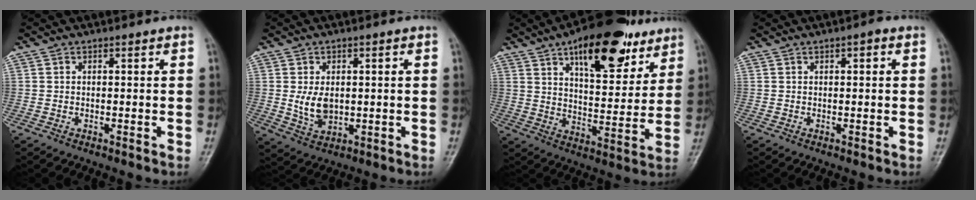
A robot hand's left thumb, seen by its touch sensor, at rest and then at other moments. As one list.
[{"total": 5.3, "force": [0.4, 3.5, 4.0], "torque": [-0.062, -0.011, 0.016]}, {"total": 20.1, "force": [11.6, 8.7, 14.0], "torque": [-0.161, -0.041, 0.178]}, {"total": 1.5, "force": [0.6, 0.5, 1.3], "torque": [-0.016, 0.003, 0.005]}]